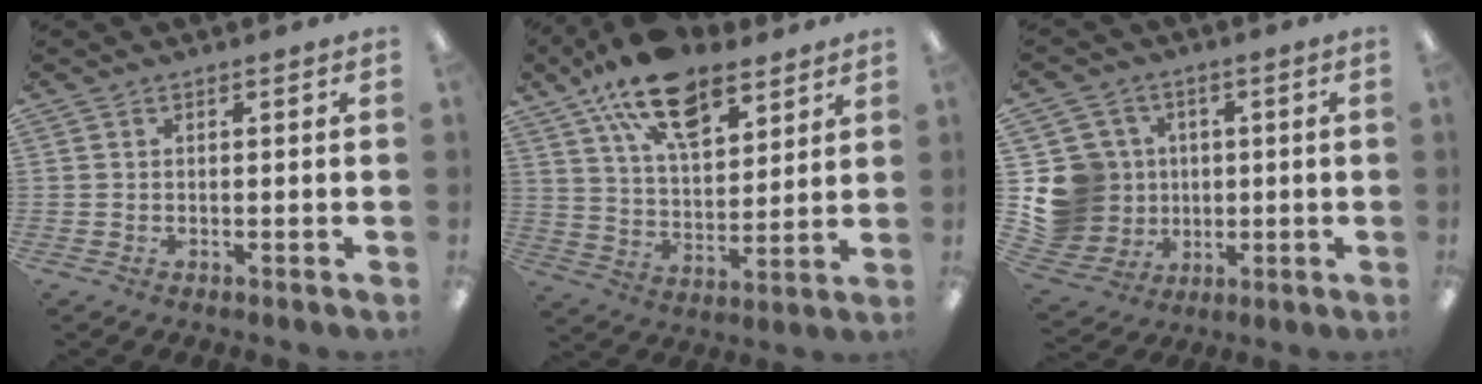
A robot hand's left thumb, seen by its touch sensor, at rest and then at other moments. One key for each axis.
{"total": 18.1, "fx": 11.6, "fy": 8.9, "fz": 10.6, "tx": -0.182, "ty": -0.049, "tz": 0.207}
{"total": 13.7, "fx": 1.1, "fy": 13.2, "fz": 3.8, "tx": -0.113, "ty": 0.005, "tz": 0.038}